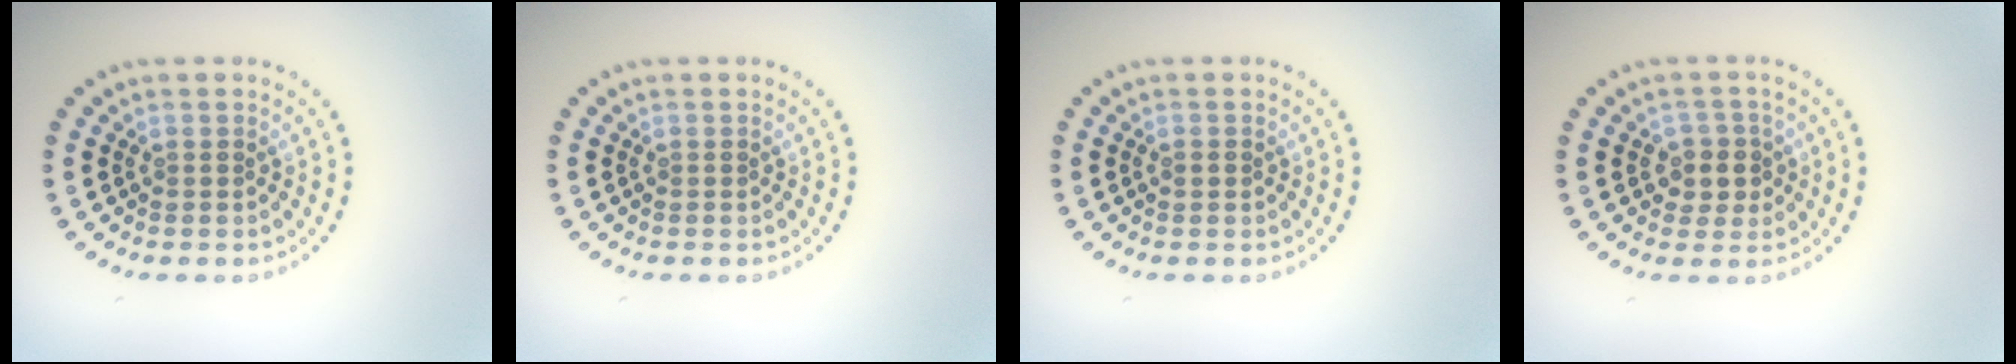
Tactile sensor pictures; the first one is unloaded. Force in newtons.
{"total": 0.0}
{"total": 0.8, "press": 0.8, "slide": 0.2}
{"total": 2.3, "press": 2.1, "slide": 1.1}